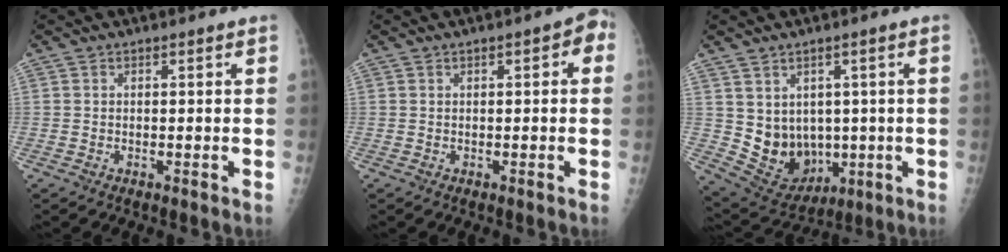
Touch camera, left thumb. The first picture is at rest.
{"total": 3.5, "force": [0.7, 1.5, 3.1], "torque": [-0.027, 0.011, 0.002]}
{"total": 10.3, "force": [0.4, 8.7, 5.6], "torque": [-0.057, -0.008, 0.043]}